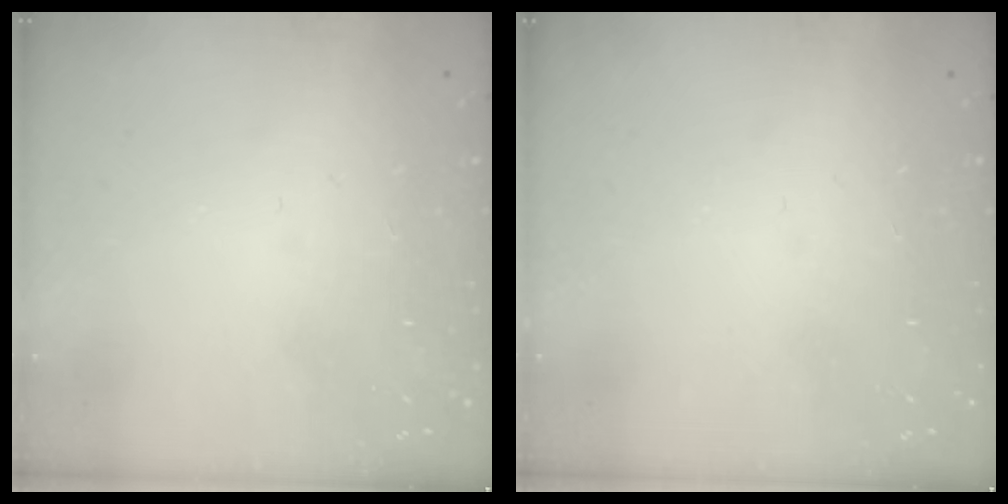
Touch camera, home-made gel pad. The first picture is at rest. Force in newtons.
{"total": 0.0}